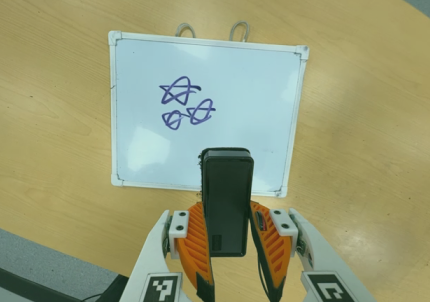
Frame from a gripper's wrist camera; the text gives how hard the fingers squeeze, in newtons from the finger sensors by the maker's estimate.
{"total": 4.6, "left": 3.2, "right": 5.9}